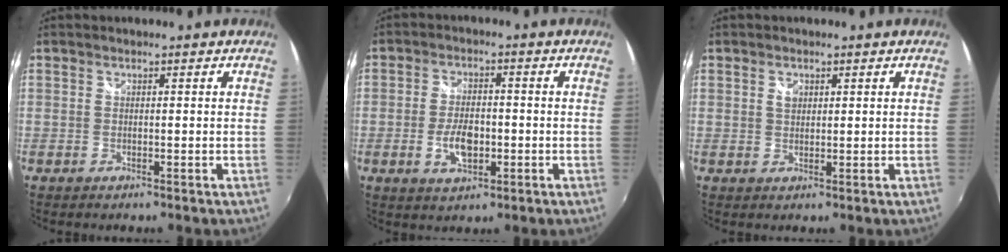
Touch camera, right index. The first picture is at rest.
{"total": 6.7, "force": [-1.8, 3.6, 5.4], "torque": [-0.109, -0.002, -0.028]}
{"total": 1.7, "force": [0.7, 1.3, 0.8], "torque": [-0.012, 0.003, 0.012]}